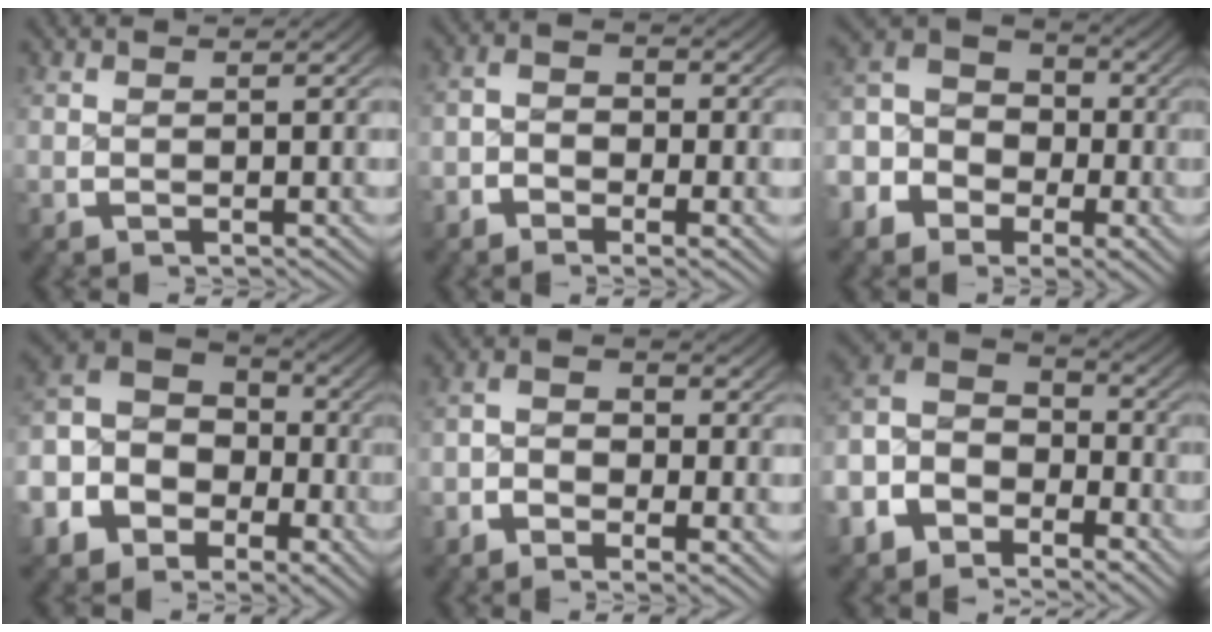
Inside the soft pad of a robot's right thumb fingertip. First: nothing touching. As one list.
[{"total": 3.0, "force": [-1.2, 1.8, 2.0], "torque": [-0.029, -0.003, -0.028]}, {"total": 11.3, "force": [1.0, 9.1, 6.6], "torque": [-0.127, 0.004, -0.003]}, {"total": 12.1, "force": [1.6, 9.7, 7.1], "torque": [-0.164, -0.003, 0.022]}, {"total": 3.5, "force": [-1.4, 2.1, 2.4], "torque": [-0.036, -0.003, -0.032]}, {"total": 10.9, "force": [1.5, 8.4, 6.7], "torque": [-0.148, 0.002, 0.009]}]